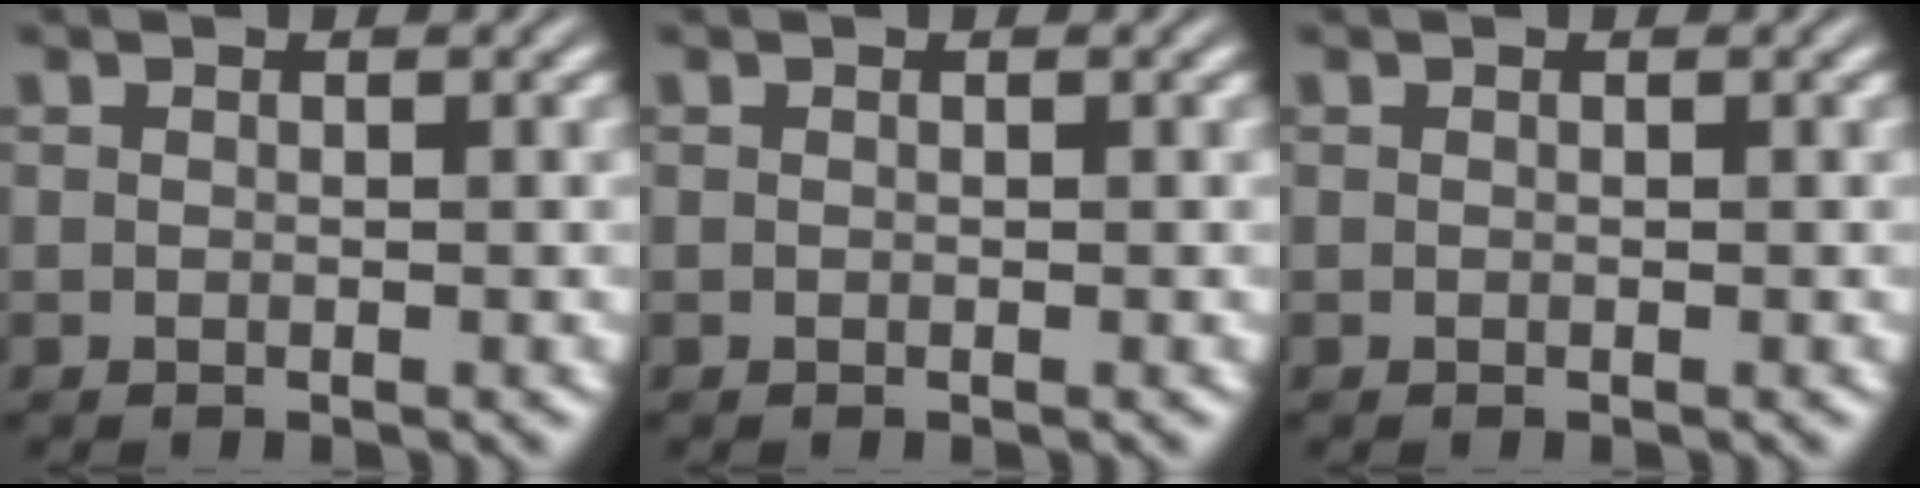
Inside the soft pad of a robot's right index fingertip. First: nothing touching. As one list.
[{"total": 0.0}, {"total": 0.0}]